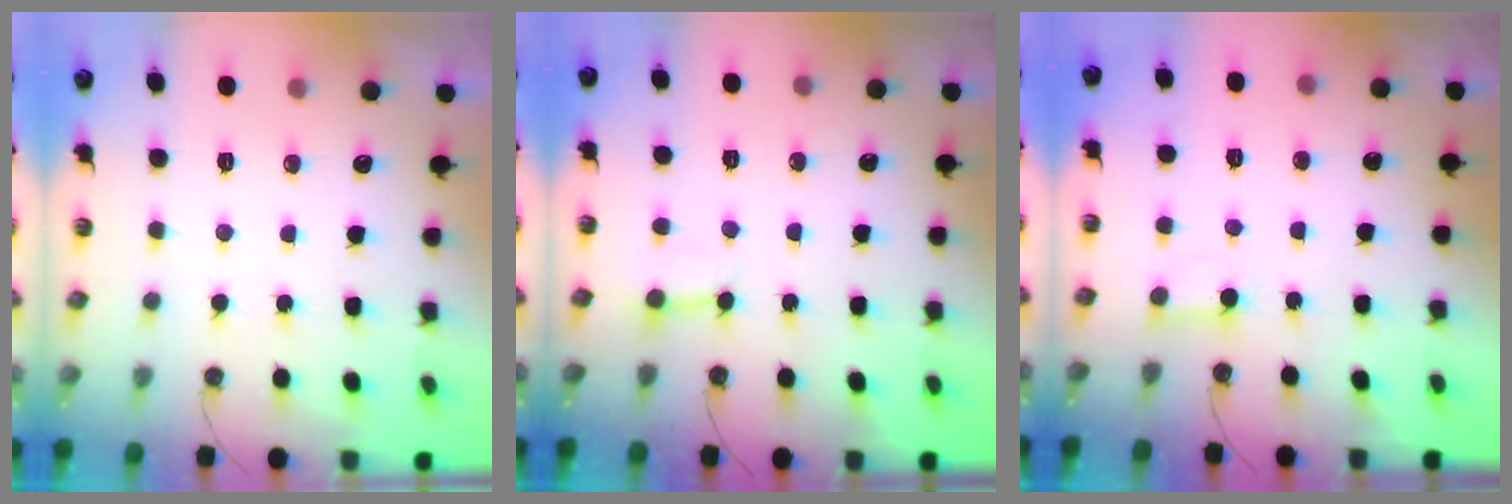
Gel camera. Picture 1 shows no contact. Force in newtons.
{"total": 3.0, "press": 2.9, "slide": 0.3}
{"total": 2.6, "press": 2.6, "slide": 0.1}